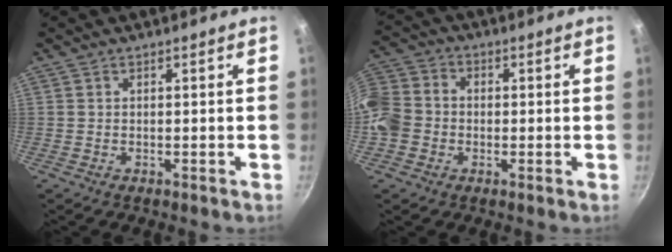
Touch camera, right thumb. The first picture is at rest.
{"total": 11.5, "force": [-2.1, 9.6, 5.9], "torque": [-0.111, 0.031, -0.060]}